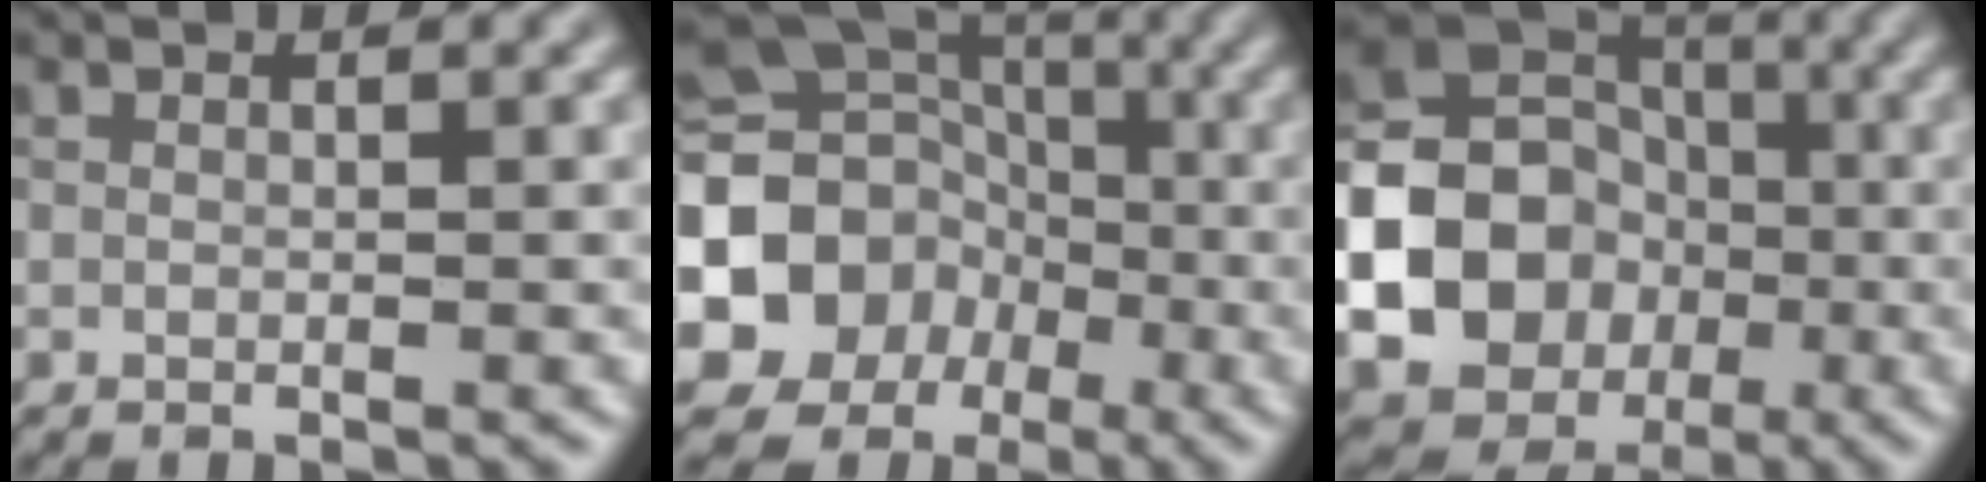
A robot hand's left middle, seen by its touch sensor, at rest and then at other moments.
{"total": 15.8, "force": [-3.9, 14.1, 6.0], "torque": [-0.143, -0.015, -0.089]}
{"total": 23.2, "force": [-5.5, 21.3, 7.2], "torque": [-0.179, -0.031, -0.129]}